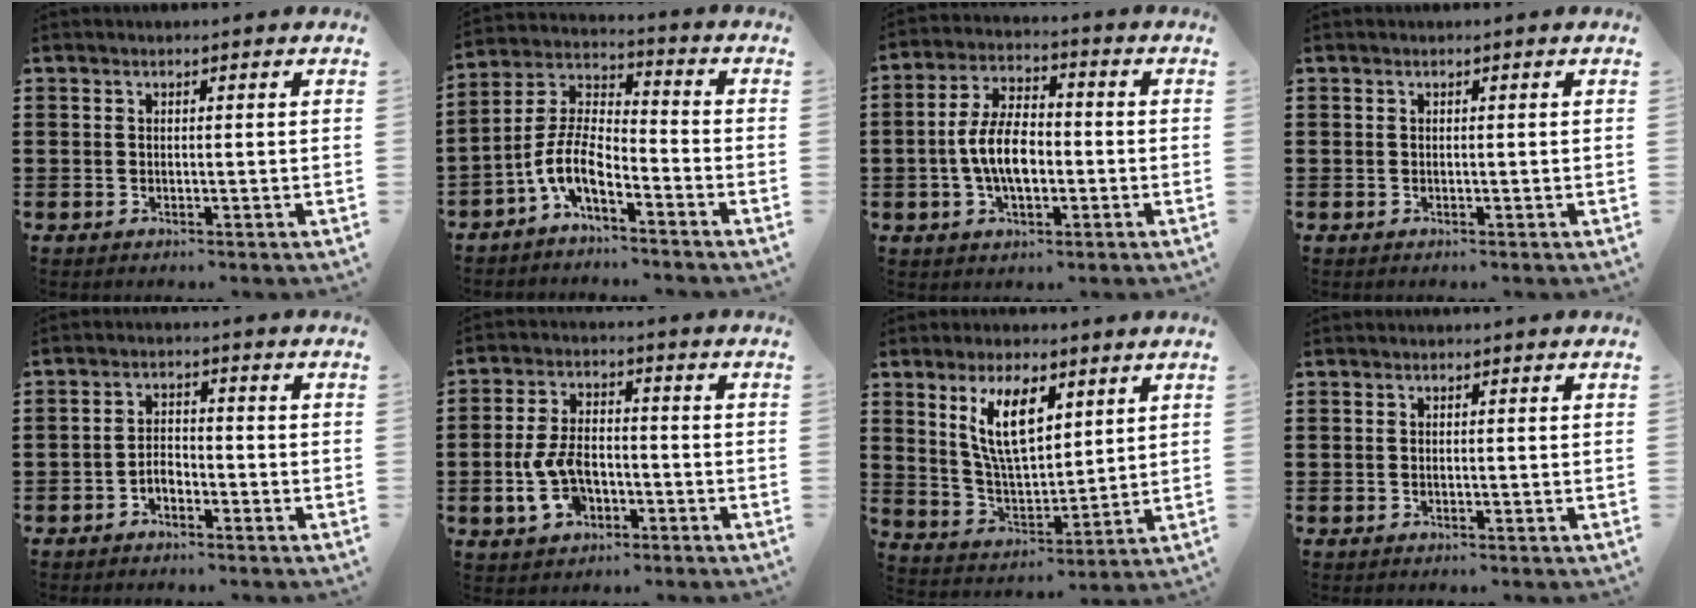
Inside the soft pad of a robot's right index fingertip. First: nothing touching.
{"total": 7.2, "force": [-4.5, 2.4, 5.1], "torque": [-0.140, -0.018, -0.099]}
{"total": 8.1, "force": [-1.3, 4.2, 6.8], "torque": [-0.148, 0.003, -0.029]}
{"total": 0.0}
{"total": 2.5, "force": [-1.6, 1.4, 1.3], "torque": [-0.027, 0.008, -0.033]}
{"total": 7.3, "force": [-2.3, 4.3, 5.4], "torque": [-0.136, -0.001, -0.049]}
{"total": 9.8, "force": [4.4, 4.0, 7.7], "torque": [-0.163, 0.008, 0.081]}
{"total": 0.0}